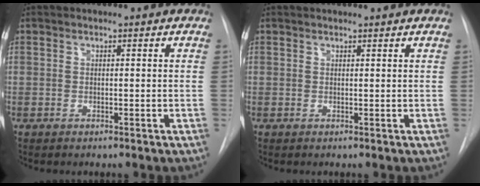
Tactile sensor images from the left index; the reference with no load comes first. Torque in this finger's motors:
{"motor_torque": [0.05, -0.03, -0.19, 0.00]}